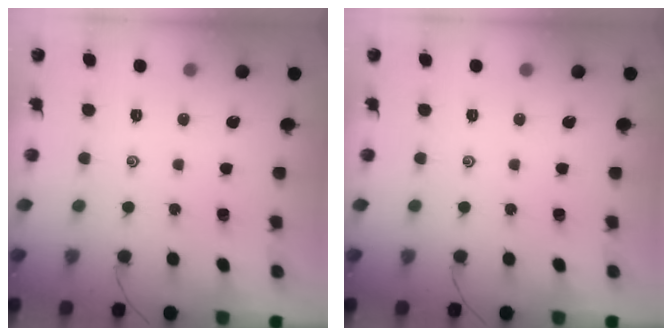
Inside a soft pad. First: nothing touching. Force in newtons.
{"total": 0.0}